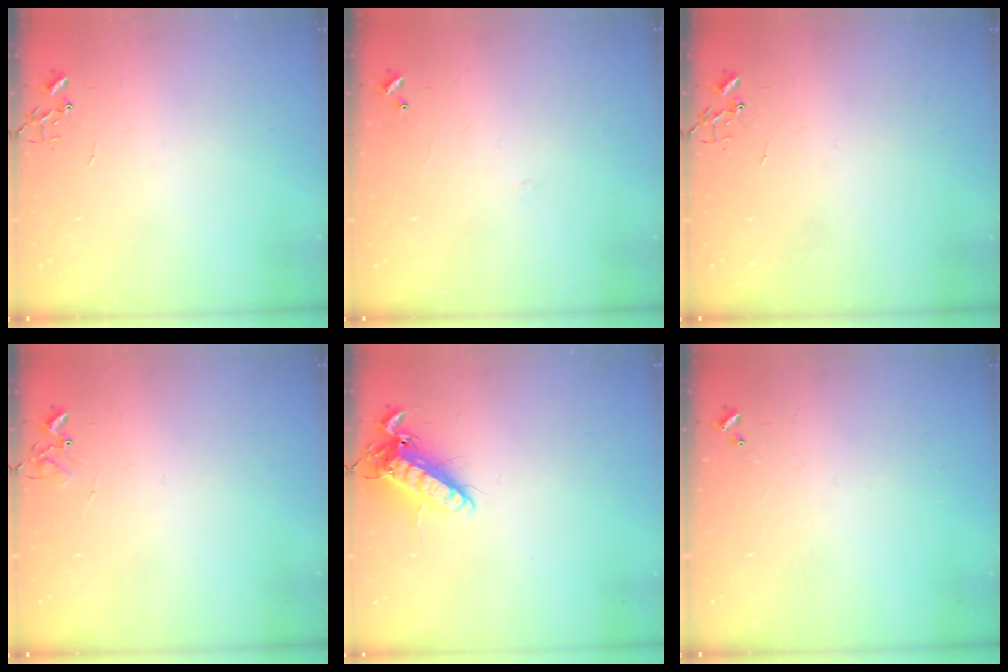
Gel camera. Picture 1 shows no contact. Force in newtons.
{"total": 3.8, "press": 3.8, "slide": 0.5}
{"total": 0.0}
{"total": 6.1, "press": 6.0, "slide": 0.6}
{"total": 12.8, "press": 12.7, "slide": 1.9}
{"total": 0.0}